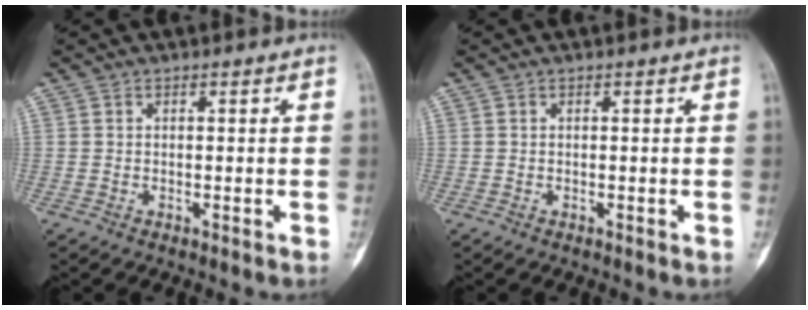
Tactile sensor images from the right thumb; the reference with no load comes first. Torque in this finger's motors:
{"motor_torque": [0.13, 0.13, 0.04, -0.04, 0.02]}